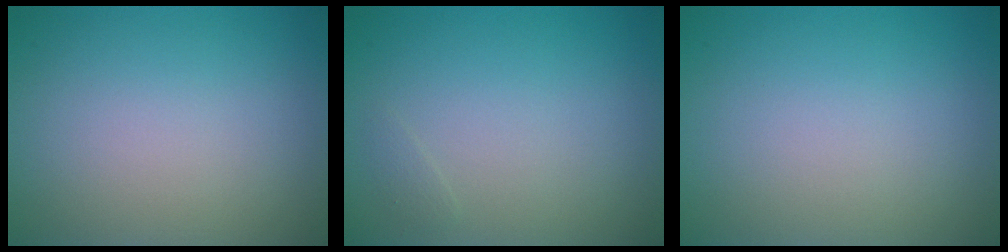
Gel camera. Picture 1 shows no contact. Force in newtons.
{"total": 0.5, "press": 0.5, "slide": 0.1}
{"total": 0.0}